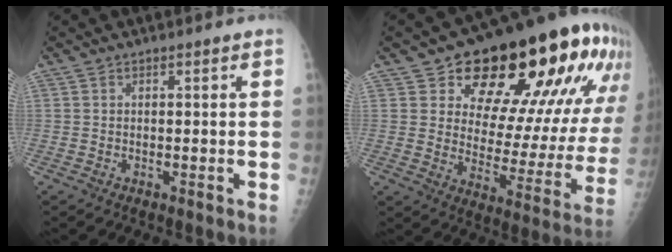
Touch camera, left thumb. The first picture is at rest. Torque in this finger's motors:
{"motor_torque": [0.29, 1.71, 1.73, -1.04, 0.28]}